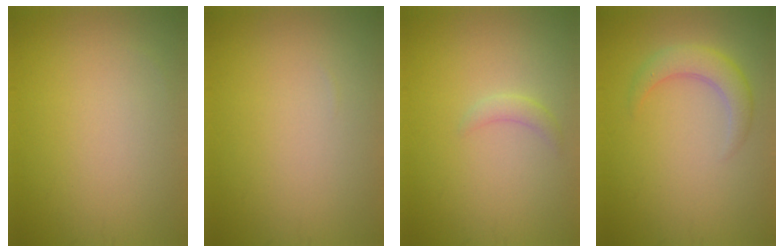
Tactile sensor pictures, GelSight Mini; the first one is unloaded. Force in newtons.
{"total": 0.0}
{"total": 1.2, "press": 1.2, "slide": 0.1}
{"total": 3.0, "press": 3.0, "slide": 0.1}